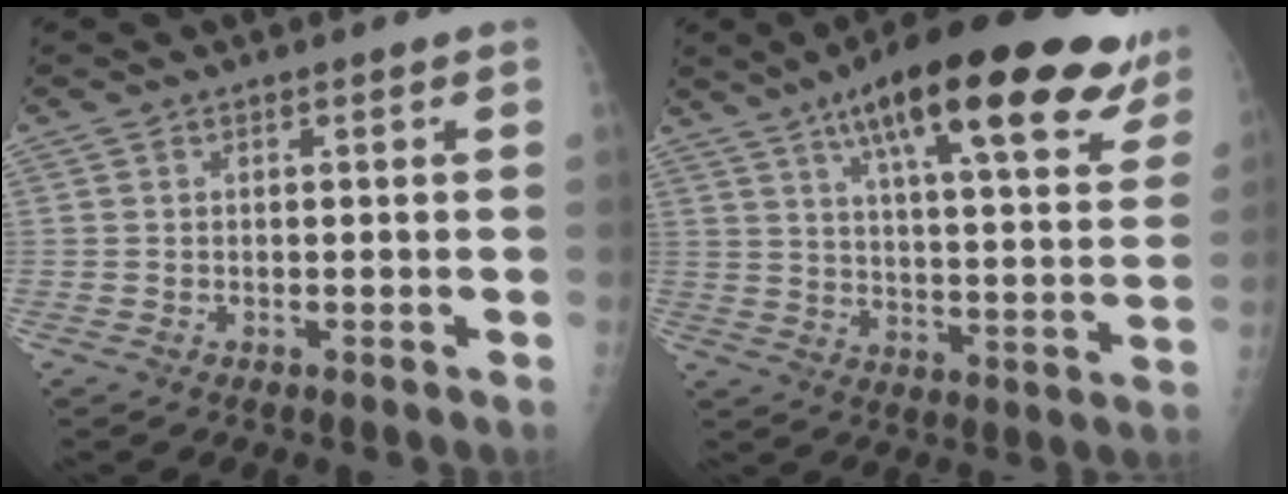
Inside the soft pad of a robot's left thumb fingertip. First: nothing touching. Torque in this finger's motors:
{"motor_torque": [1.11, 0.38, 1.72, -1.06, 0.34]}